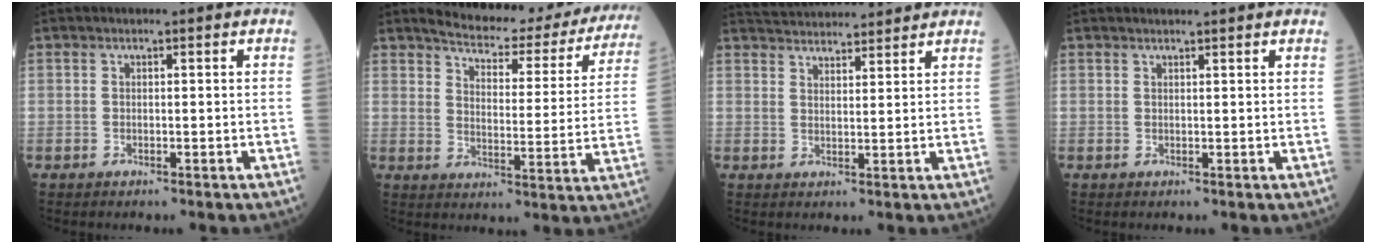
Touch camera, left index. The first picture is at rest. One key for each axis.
{"total": 20.4, "fx": 18.8, "fy": 5.0, "fz": 6.1, "tx": -0.062, "ty": -0.051, "tz": 0.218}
{"total": 11.1, "fx": 10.7, "fy": 1.4, "fz": 2.6, "tx": -0.045, "ty": 0.027, "tz": 0.155}
{"total": 3.8, "fx": 3.5, "fy": -0.3, "fz": 1.4, "tx": -0.017, "ty": 0.019, "tz": 0.040}